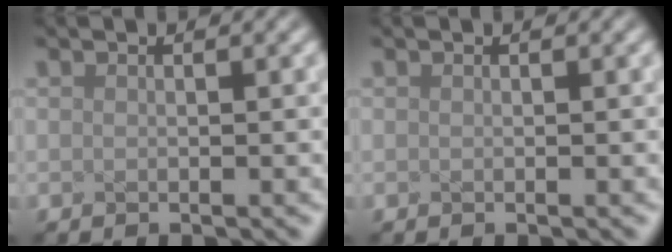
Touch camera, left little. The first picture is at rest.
{"total": 0.0}